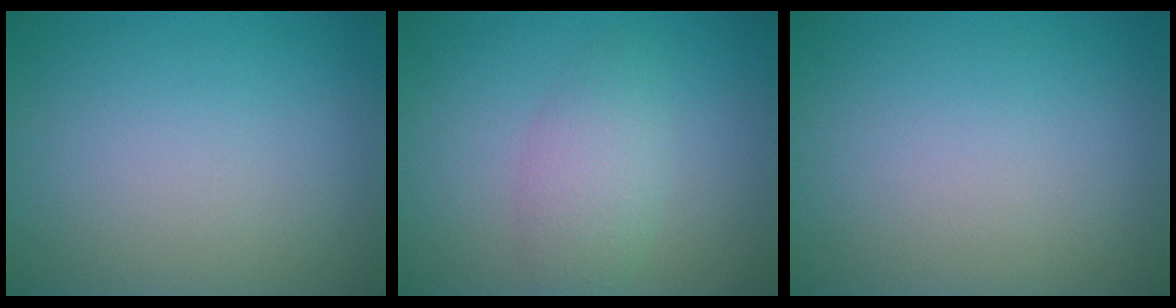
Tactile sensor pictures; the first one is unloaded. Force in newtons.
{"total": 3.0, "press": 3.0, "slide": 0.2}
{"total": 0.0}